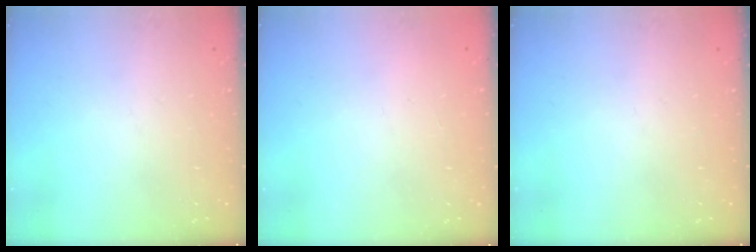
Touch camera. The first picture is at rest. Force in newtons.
{"total": 2.2, "press": 2.2, "slide": 0.1}
{"total": 0.0}